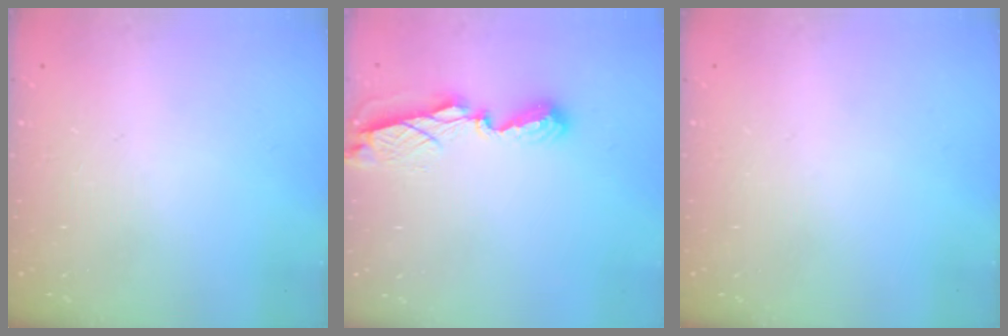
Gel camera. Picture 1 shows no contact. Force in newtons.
{"total": 7.7, "press": 7.7, "slide": 0.7}
{"total": 0.0}